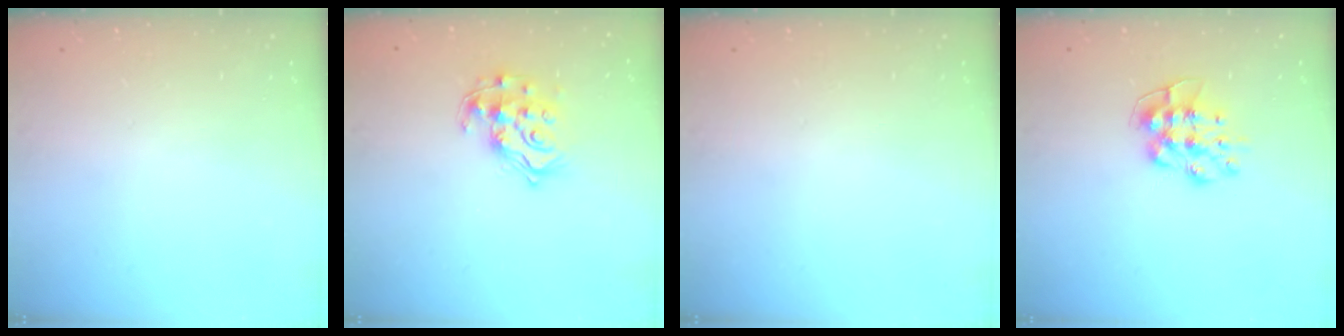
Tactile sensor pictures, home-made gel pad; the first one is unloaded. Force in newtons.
{"total": 14.5, "press": 14.4, "slide": 1.2}
{"total": 0.0}
{"total": 9.2, "press": 9.2, "slide": 0.9}